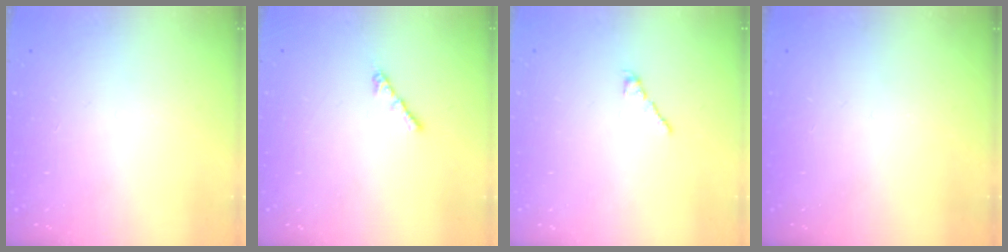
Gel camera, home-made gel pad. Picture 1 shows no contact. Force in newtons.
{"total": 3.1, "press": 3.0, "slide": 0.7}
{"total": 1.7, "press": 1.5, "slide": 0.6}
{"total": 0.0}